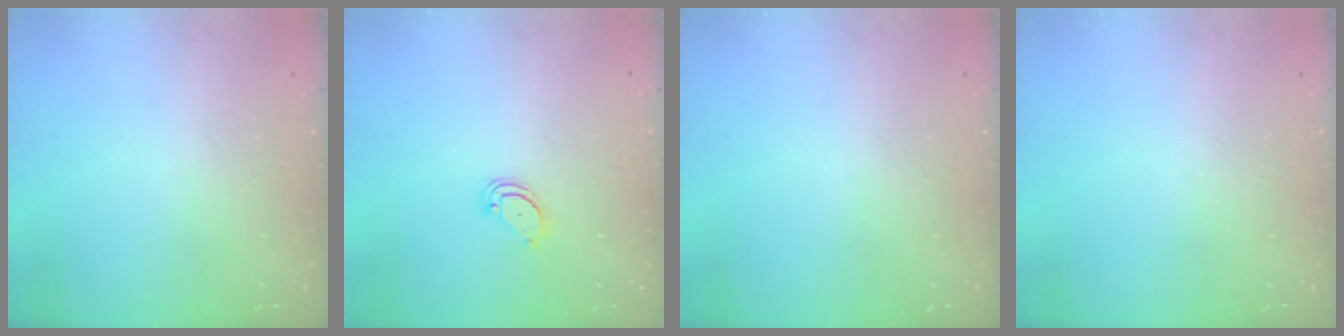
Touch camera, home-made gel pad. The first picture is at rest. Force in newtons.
{"total": 2.6, "press": 2.6, "slide": 0.2}
{"total": 0.0}
{"total": 0.0}